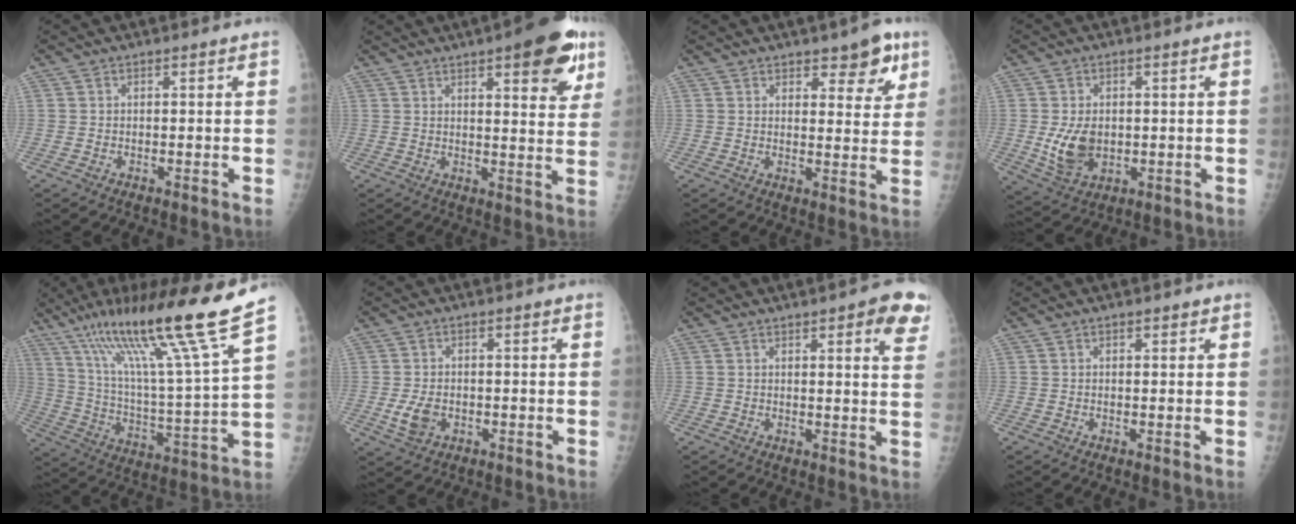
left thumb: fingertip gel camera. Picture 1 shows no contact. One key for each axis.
{"total": 13.5, "fx": 7.3, "fy": 4.2, "fz": 10.6, "tx": -0.103, "ty": -0.026, "tz": 0.091}
{"total": 7.2, "fx": 4.5, "fy": 3.2, "fz": 4.6, "tx": -0.030, "ty": -0.024, "tz": 0.058}
{"total": 7.8, "fx": -0.3, "fy": 5.4, "fz": 5.6, "tx": -0.089, "ty": -0.009, "tz": 0.009}
{"total": 22.7, "fx": 15.8, "fy": -0.6, "fz": 16.2, "tx": -0.251, "ty": -0.078, "tz": 0.276}
{"total": 4.3, "fx": -0.9, "fy": 3.0, "fz": 2.9, "tx": -0.055, "ty": -0.003, "tz": -0.012}
{"total": 8.4, "fx": 4.7, "fy": 2.1, "fz": 6.7, "tx": -0.056, "ty": -0.016, "tz": 0.049}
{"total": 1.0, "fx": 0.7, "fy": 0.5, "fz": 0.5, "tx": 0.001, "ty": -0.003, "tz": 0.008}